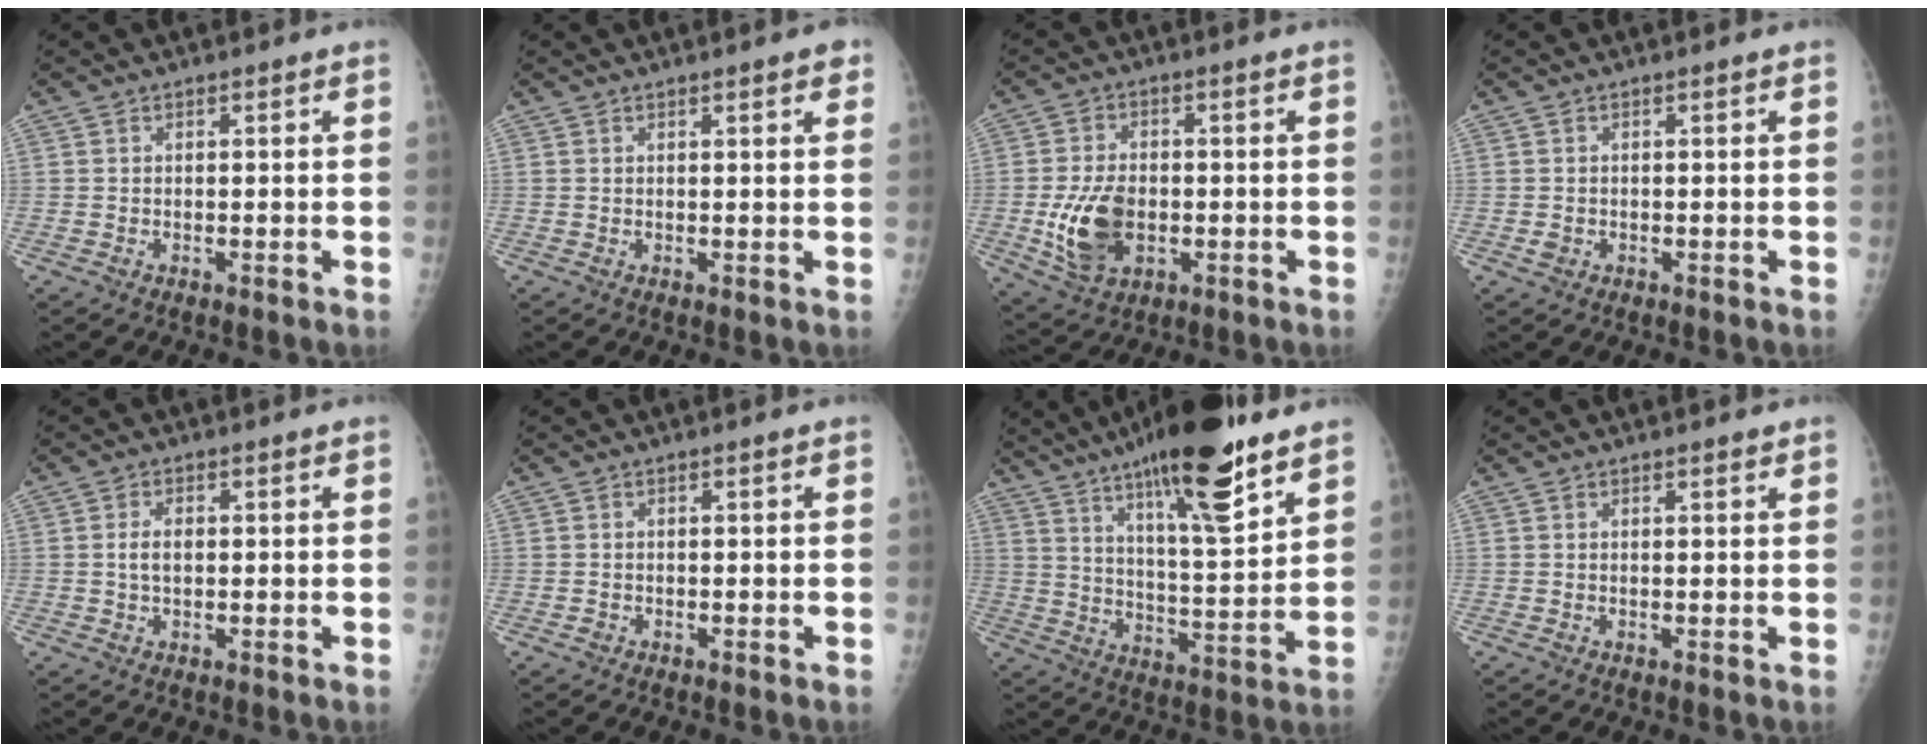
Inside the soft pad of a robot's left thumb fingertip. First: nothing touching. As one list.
[{"total": 2.4, "force": [1.4, 0.4, 1.9], "torque": [-0.021, -0.003, 0.015]}, {"total": 10.5, "force": [-2.0, 6.7, 7.8], "torque": [-0.134, 0.003, -0.026]}, {"total": 1.0, "force": [-0.3, 0.9, 0.4], "torque": [-0.007, 0.002, -0.003]}, {"total": 2.8, "force": [0.1, 1.7, 2.2], "torque": [-0.042, 0.003, 0.001]}, {"total": 0.5, "force": [-0.3, 0.5, 0.1], "torque": [-0.002, 0.002, -0.006]}, {"total": 20.8, "force": [13.4, 4.3, 15.4], "torque": [-0.234, -0.058, 0.216]}, {"total": 1.0, "force": [0.8, 0.2, 0.7], "torque": [-0.007, -0.004, 0.011]}]